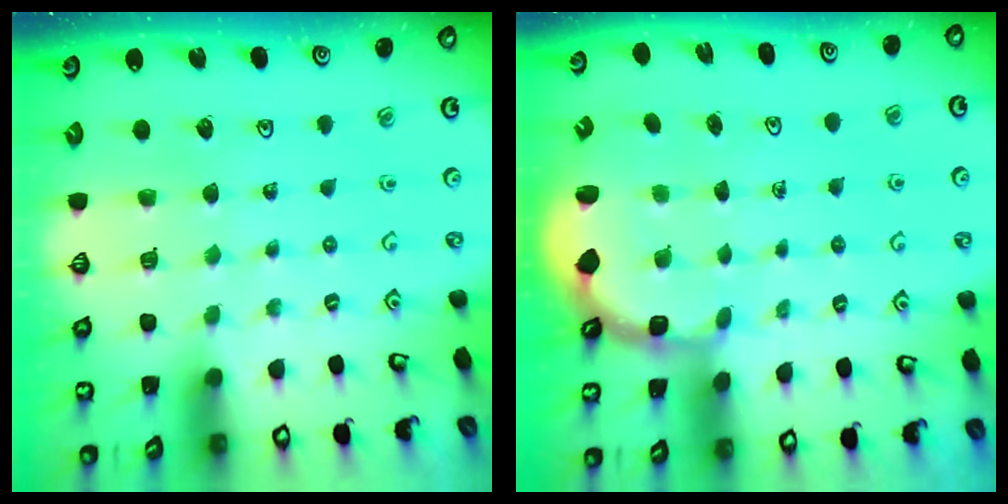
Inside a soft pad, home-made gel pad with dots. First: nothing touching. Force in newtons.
{"total": 2.8, "press": 2.2, "slide": 1.7}